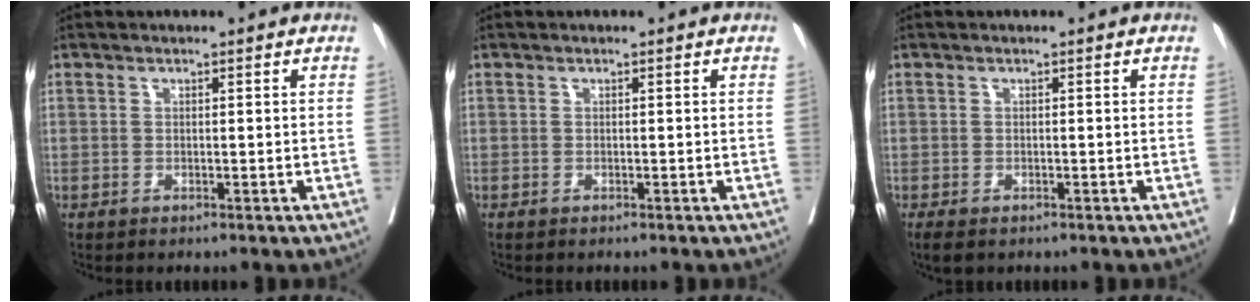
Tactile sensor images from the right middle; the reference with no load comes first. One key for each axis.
{"total": 0.8, "fx": -0.7, "fy": 0.1, "fz": 0.3, "tx": 0.000, "ty": 0.000, "tz": -0.010}
{"total": 3.1, "fx": -2.2, "fy": 1.3, "fz": 1.6, "tx": -0.028, "ty": -0.009, "tz": -0.031}